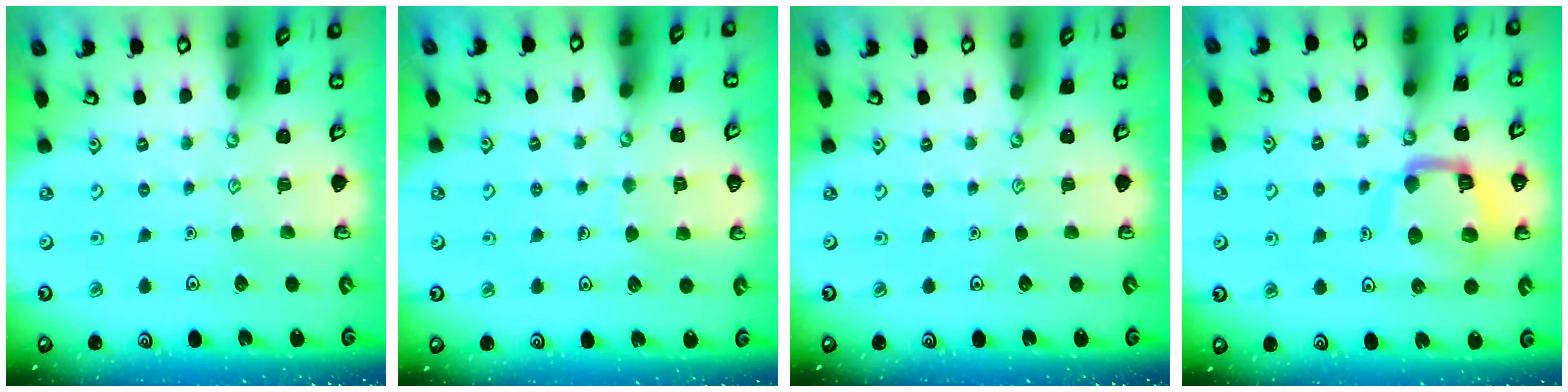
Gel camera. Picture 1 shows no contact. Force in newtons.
{"total": 4.2, "press": 4.2, "slide": 0.3}
{"total": 0.0}
{"total": 14.5, "press": 14.4, "slide": 1.5}